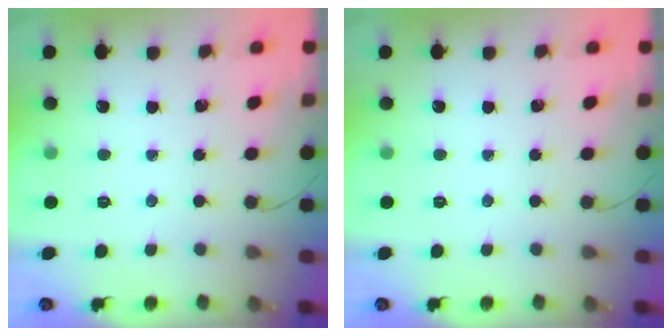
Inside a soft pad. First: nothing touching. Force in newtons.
{"total": 0.0}